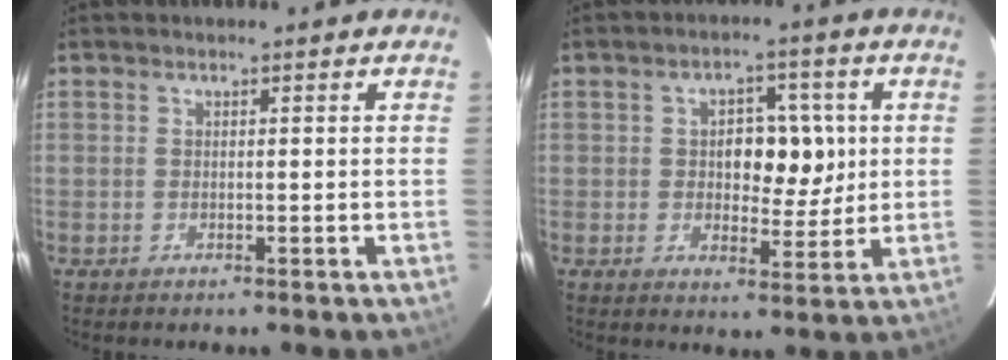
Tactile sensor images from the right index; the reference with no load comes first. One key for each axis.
{"total": 7.2, "fx": 1.0, "fy": 4.2, "fz": 5.8, "tx": -0.077, "ty": 0.016, "tz": 0.020}